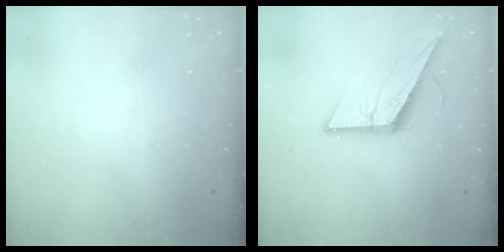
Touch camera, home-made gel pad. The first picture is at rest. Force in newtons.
{"total": 13.9, "press": 13.9, "slide": 0.5}